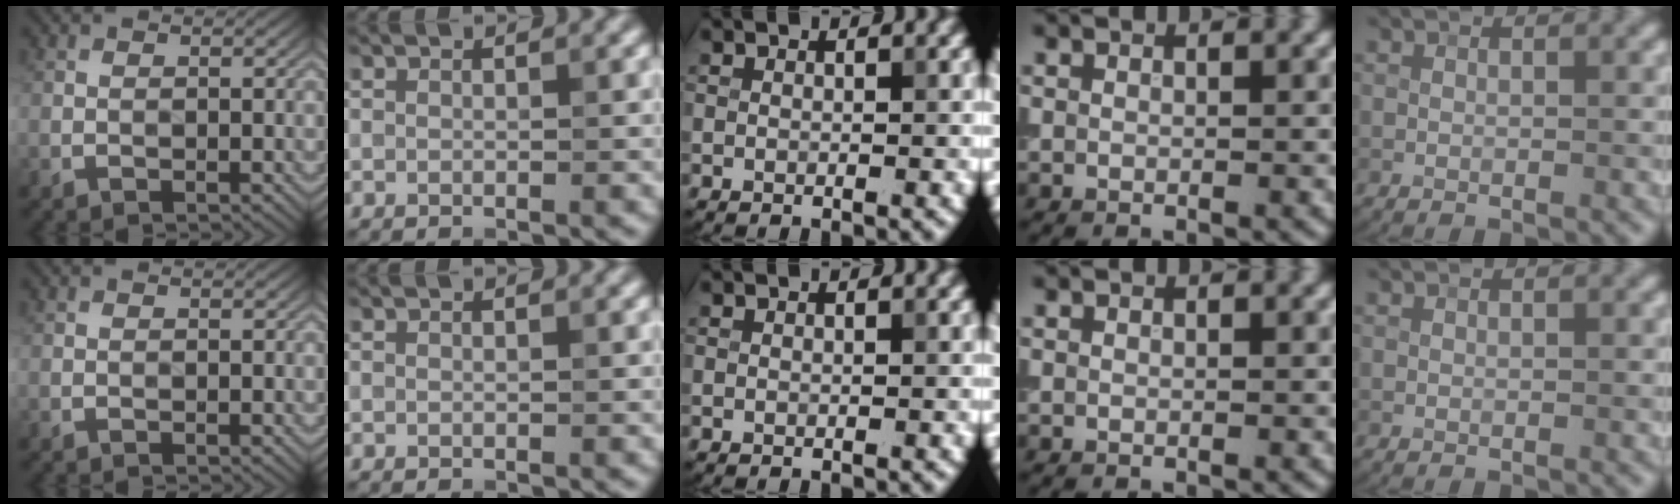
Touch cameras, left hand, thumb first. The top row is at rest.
{}